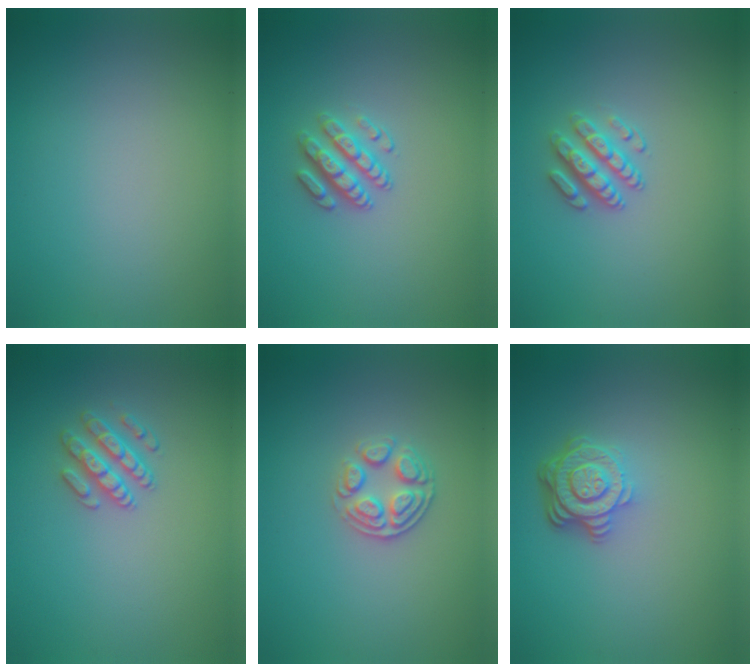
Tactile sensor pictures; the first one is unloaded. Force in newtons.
{"total": 2.7, "press": 2.5, "slide": 1.0}
{"total": 2.7, "press": 2.5, "slide": 1.0}
{"total": 2.6, "press": 2.6, "slide": 0.5}
{"total": 2.6, "press": 2.5, "slide": 0.9}
{"total": 4.6, "press": 3.3, "slide": 3.1}